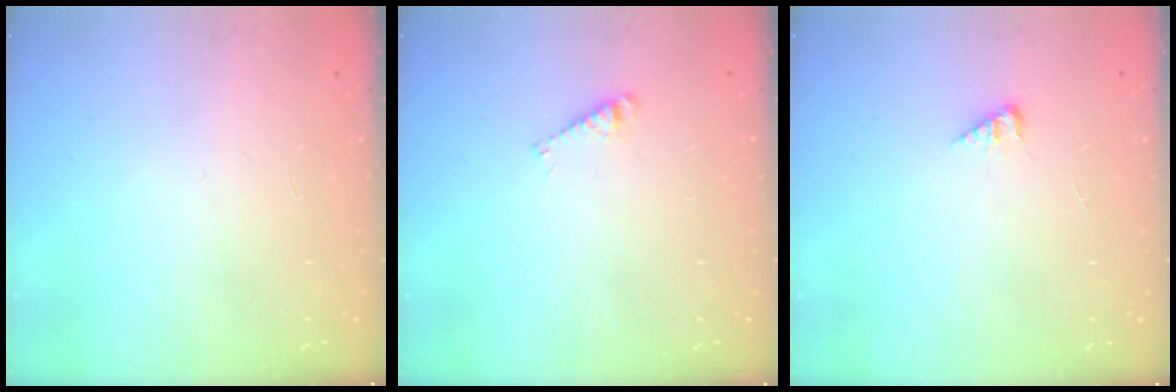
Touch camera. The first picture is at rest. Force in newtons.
{"total": 2.9, "press": 2.9, "slide": 0.4}
{"total": 2.7, "press": 2.7, "slide": 0.3}